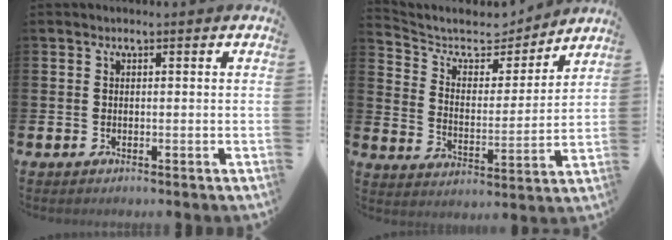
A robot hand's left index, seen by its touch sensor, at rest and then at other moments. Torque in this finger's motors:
{"motor_torque": [1.06, -1.07, 0.39, 0.02]}